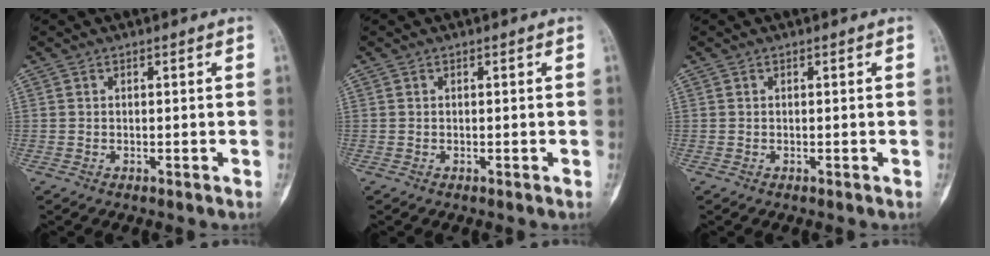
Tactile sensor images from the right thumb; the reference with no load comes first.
{"total": 0.0}
{"total": 0.0}